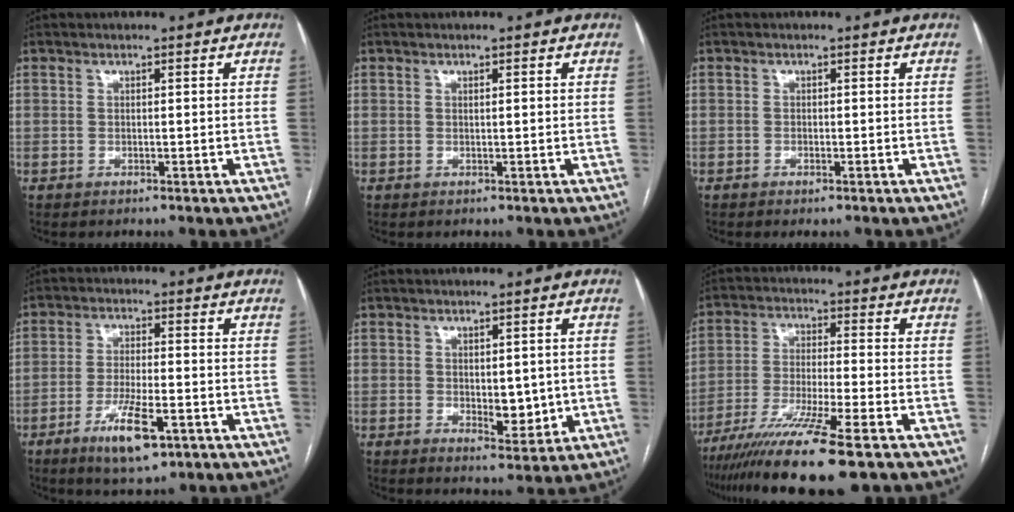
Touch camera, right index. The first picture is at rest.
{"total": 0.6, "force": [0.2, 0.1, 0.6], "torque": [-0.010, 0.002, 0.003]}
{"total": 0.8, "force": [-0.5, 0.1, 0.5], "torque": [-0.008, -0.001, -0.007]}
{"total": 8.2, "force": [-4.2, 1.9, 6.8], "torque": [-0.127, -0.013, -0.067]}
{"total": 4.6, "force": [-0.2, 2.2, 4.0], "torque": [-0.053, -0.007, 0.008]}
{"total": 14.1, "force": [-9.9, -0.5, 10.1], "torque": [-0.193, -0.042, -0.169]}